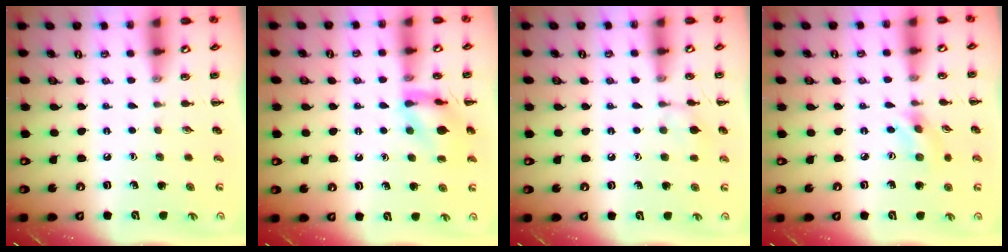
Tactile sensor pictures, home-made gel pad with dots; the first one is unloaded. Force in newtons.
{"total": 12.8, "press": 12.7, "slide": 1.2}
{"total": 7.0, "press": 6.7, "slide": 1.7}
{"total": 2.8, "press": 2.7, "slide": 0.9}